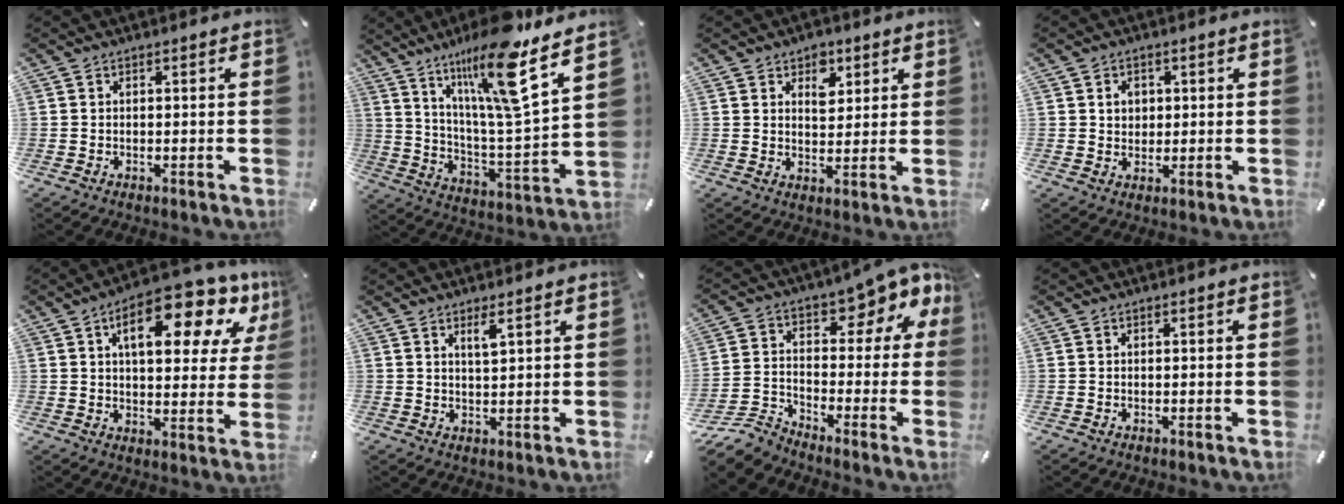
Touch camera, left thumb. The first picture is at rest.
{"total": 19.0, "force": [13.1, 2.8, 13.5], "torque": [-0.241, -0.079, 0.206]}
{"total": 5.8, "force": [2.8, 4.1, 3.1], "torque": [-0.021, -0.009, 0.043]}
{"total": 3.0, "force": [0.6, 2.7, 0.9], "torque": [-0.010, 0.000, 0.006]}
{"total": 19.0, "force": [10.1, 8.4, 13.7], "torque": [-0.181, -0.056, 0.157]}
{"total": 2.8, "force": [1.8, 0.4, 2.2], "torque": [-0.038, -0.002, 0.029]}
{"total": 8.7, "force": [-4.4, 4.9, 5.7], "torque": [-0.109, 0.003, -0.090]}
{"total": 0.0}